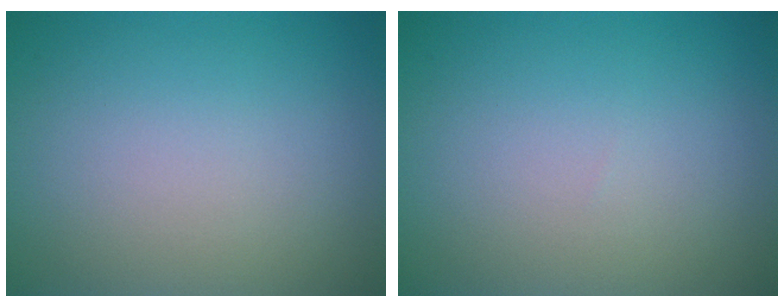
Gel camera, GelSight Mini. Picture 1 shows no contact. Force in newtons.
{"total": 0.0}